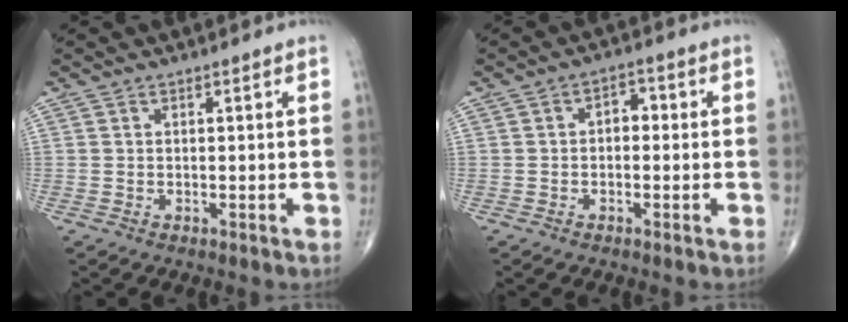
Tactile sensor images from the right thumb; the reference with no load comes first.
{"total": 3.4, "force": [0.0, 2.3, 2.5], "torque": [-0.018, 0.015, -0.010]}